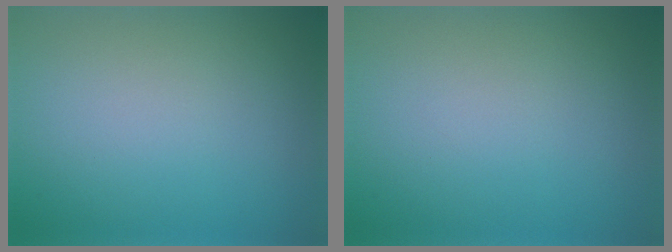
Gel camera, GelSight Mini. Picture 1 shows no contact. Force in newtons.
{"total": 0.0}